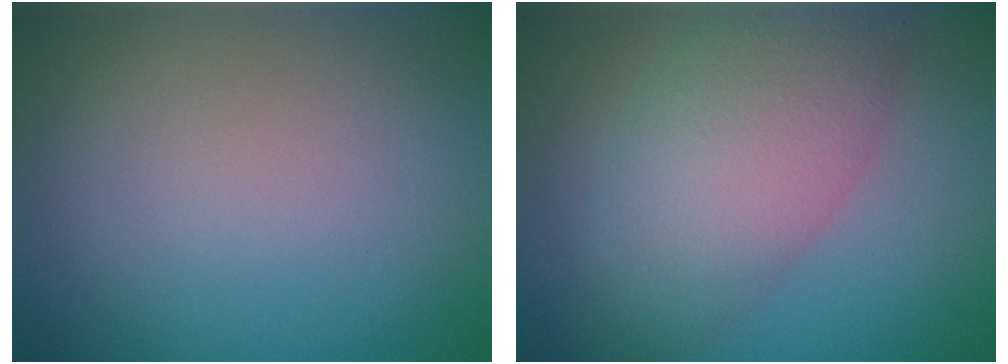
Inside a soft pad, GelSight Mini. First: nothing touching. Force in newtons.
{"total": 7.4, "press": 7.4, "slide": 0.2}